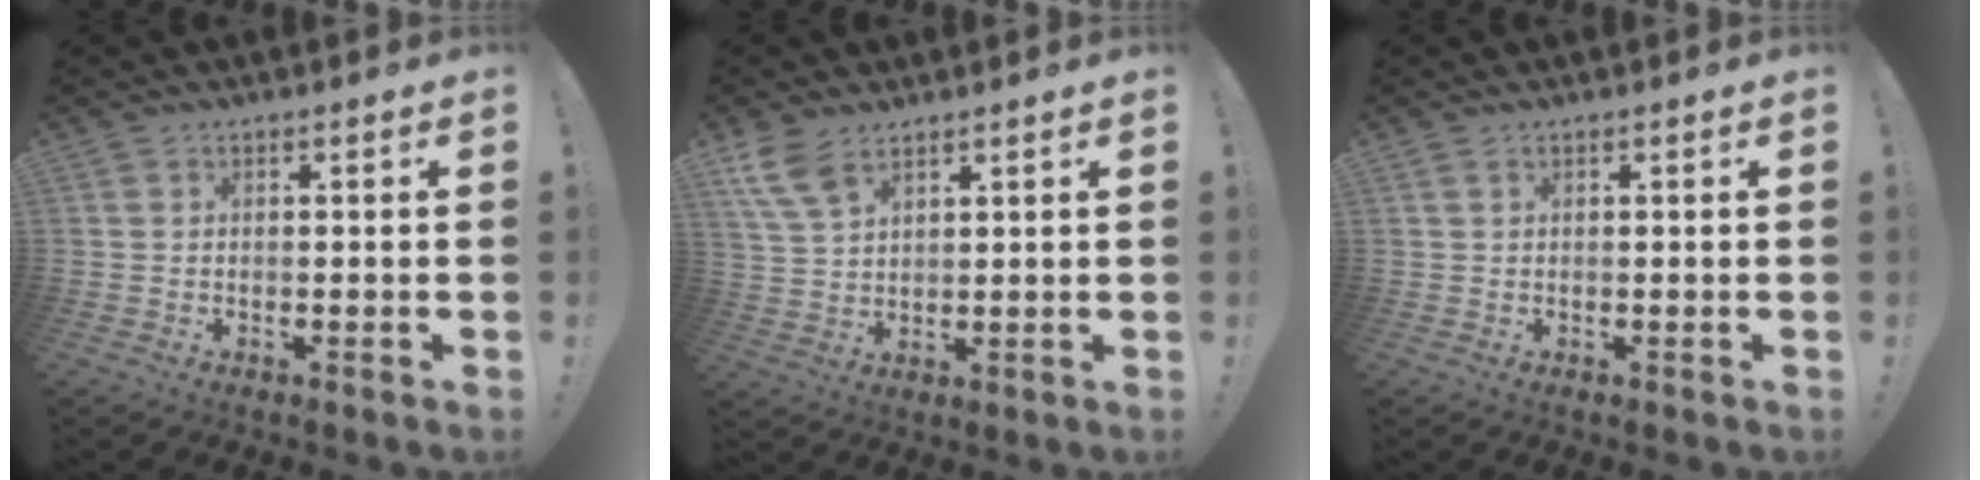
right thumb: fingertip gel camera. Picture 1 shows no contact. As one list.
[{"total": 7.8, "force": [5.3, 3.7, 4.4], "torque": [-0.085, -0.020, 0.104]}, {"total": 0.7, "force": [0.4, 0.4, 0.4], "torque": [-0.013, 0.002, 0.010]}]